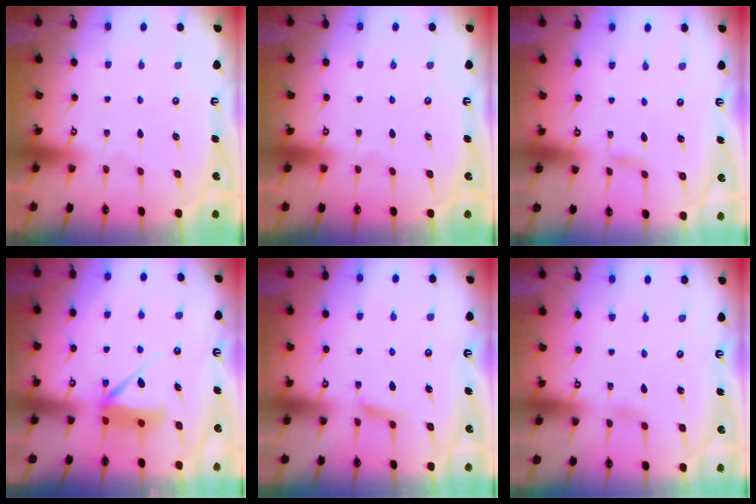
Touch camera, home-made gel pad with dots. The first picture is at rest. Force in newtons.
{"total": 0.0}
{"total": 2.8, "press": 2.7, "slide": 0.3}
{"total": 7.4, "press": 7.4, "slide": 0.8}
{"total": 6.0, "press": 6.0, "slide": 0.7}
{"total": 1.6, "press": 1.6, "slide": 0.2}